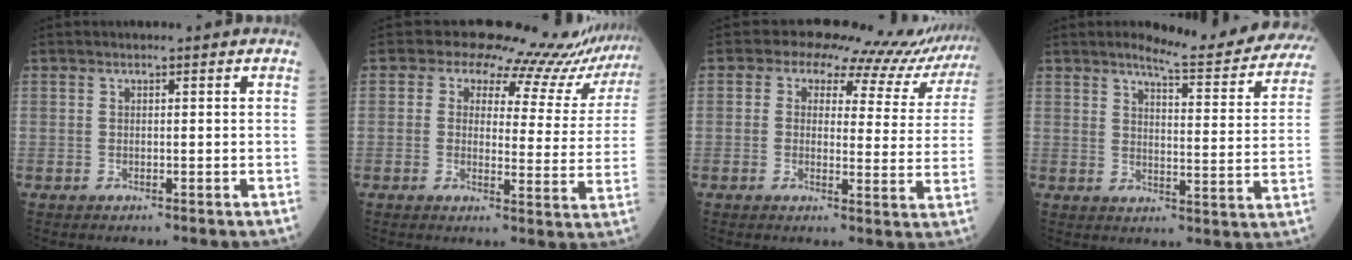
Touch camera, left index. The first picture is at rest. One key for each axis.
{"total": 12.7, "fx": 12.3, "fy": 2.7, "fz": 1.6, "tx": 0.007, "ty": -0.067, "tz": 0.111}
{"total": 10.3, "fx": 9.4, "fy": 3.5, "fz": 2.4, "tx": -0.010, "ty": -0.009, "tz": 0.079}
{"total": 16.1, "fx": 14.9, "fy": 1.7, "fz": 6.0, "tx": -0.064, "ty": -0.069, "tz": 0.163}